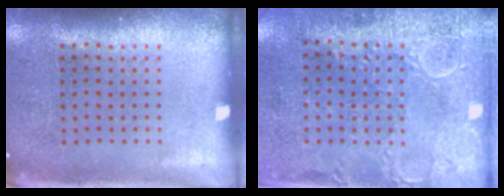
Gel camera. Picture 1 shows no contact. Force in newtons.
{"total": 3.1, "press": 2.3, "slide": 2.0}